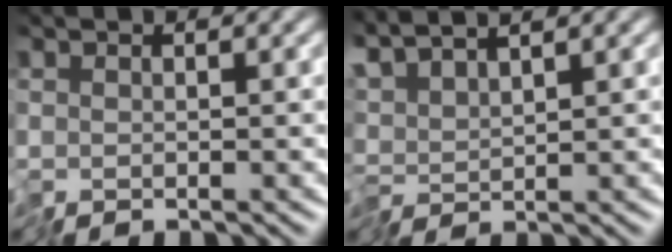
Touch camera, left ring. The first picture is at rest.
{"total": 3.4, "force": [2.8, 0.1, 1.9], "torque": [-0.053, 0.015, 0.052]}